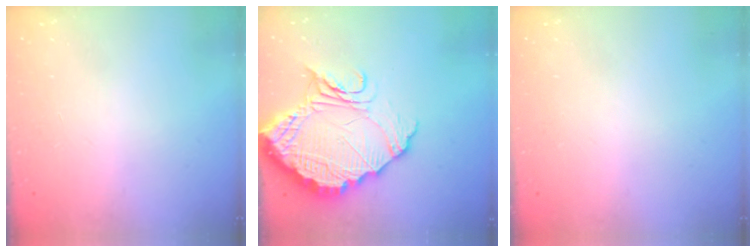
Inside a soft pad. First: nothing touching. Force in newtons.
{"total": 16.3, "press": 16.3, "slide": 1.2}
{"total": 0.0}